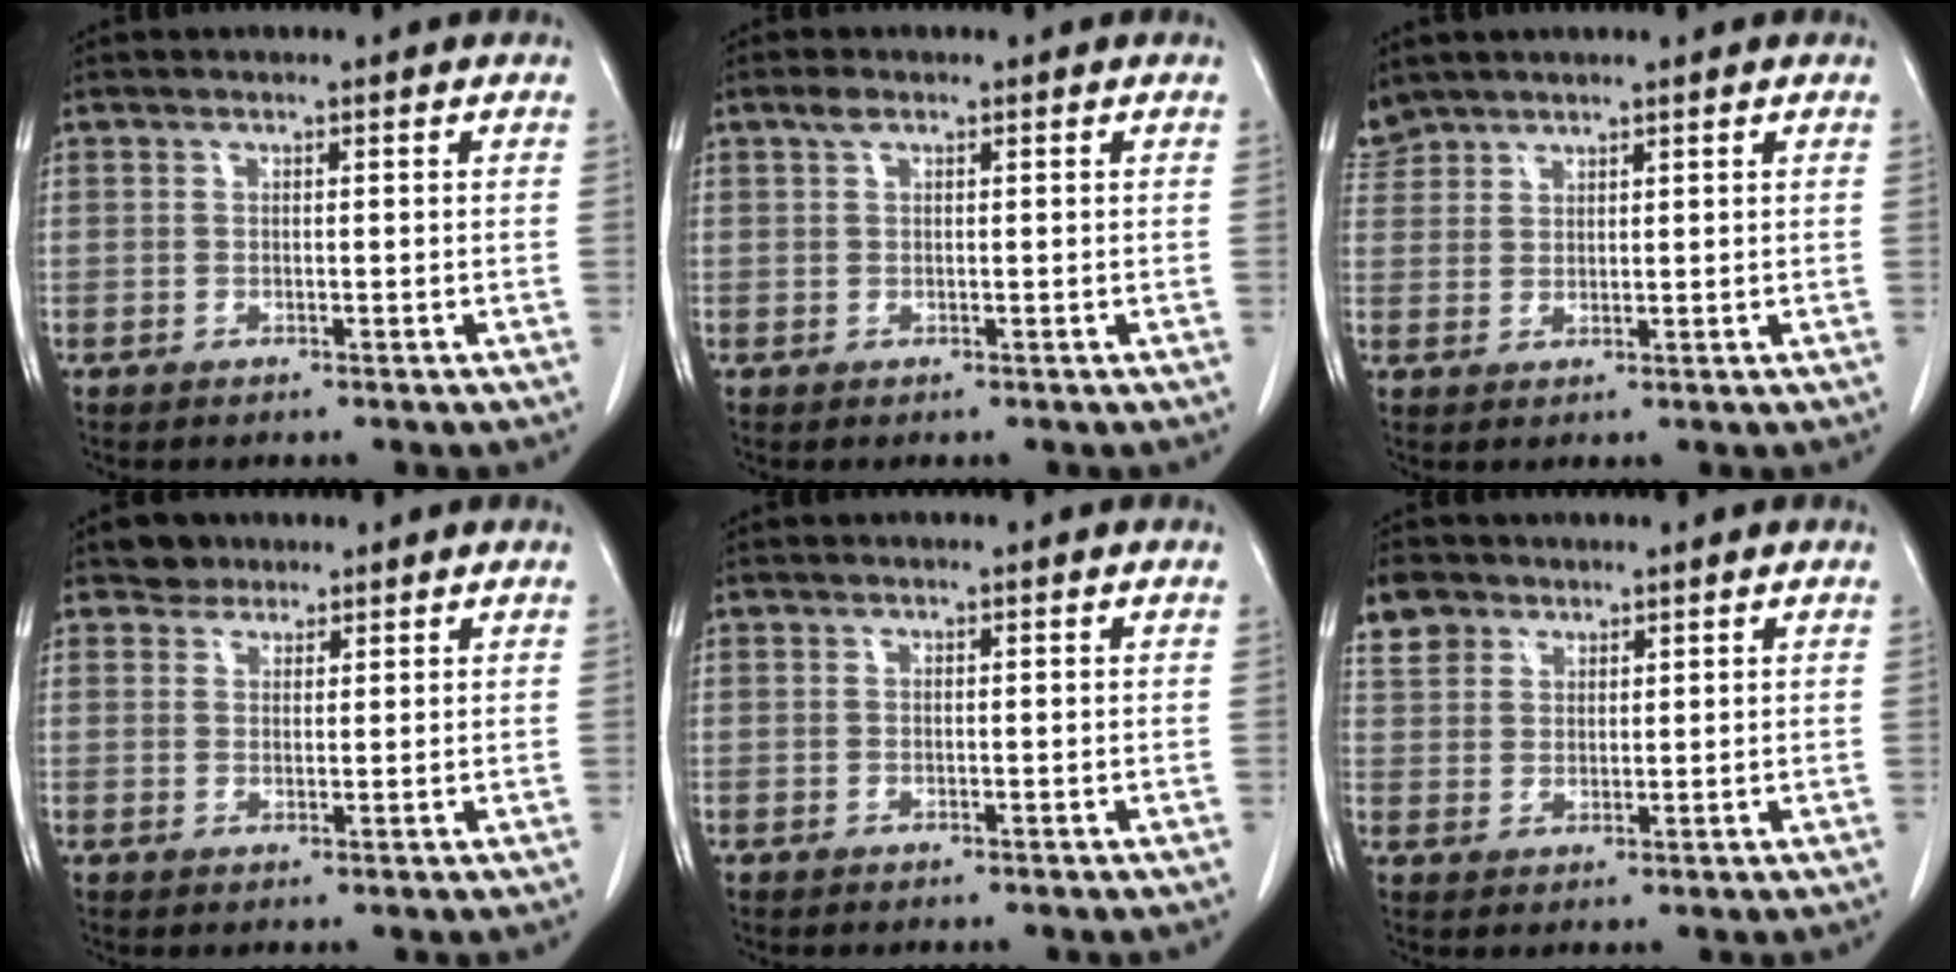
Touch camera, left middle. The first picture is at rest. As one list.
[{"total": 1.3, "force": [0.8, 0.5, 0.8], "torque": [-0.018, 0.012, 0.015]}, {"total": 3.4, "force": [3.2, 1.1, -0.2], "torque": [0.000, 0.011, 0.068]}, {"total": 2.4, "force": [1.9, 1.5, 0.0], "torque": [-0.001, 0.007, 0.030]}, {"total": 0.0}, {"total": 4.9, "force": [3.4, 3.4, 1.0], "torque": [-0.024, 0.012, 0.069]}]